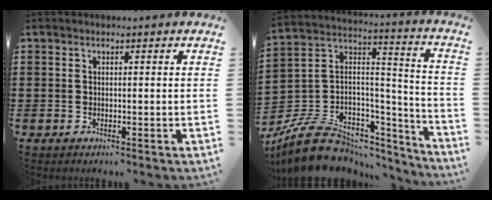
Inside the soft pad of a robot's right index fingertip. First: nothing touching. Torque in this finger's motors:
{"motor_torque": [-1.30, 0.45, -0.30, -0.21]}